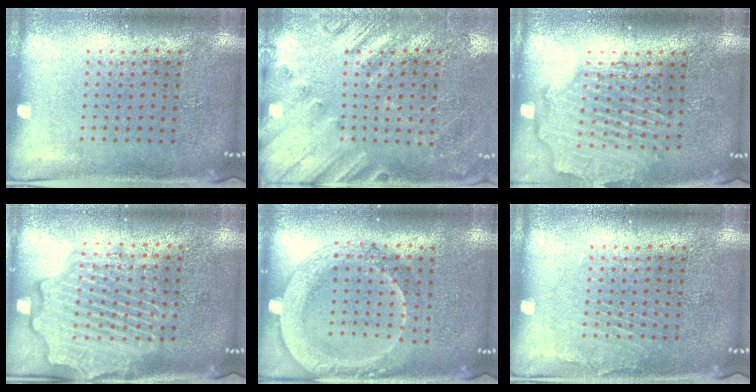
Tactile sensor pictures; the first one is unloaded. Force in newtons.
{"total": 2.4, "press": 2.0, "slide": 1.3}
{"total": 2.6, "press": 2.2, "slide": 1.3}
{"total": 4.4, "press": 4.4, "slide": 0.4}
{"total": 2.0, "press": 1.8, "slide": 0.9}
{"total": 1.0, "press": 1.0, "slide": 0.1}